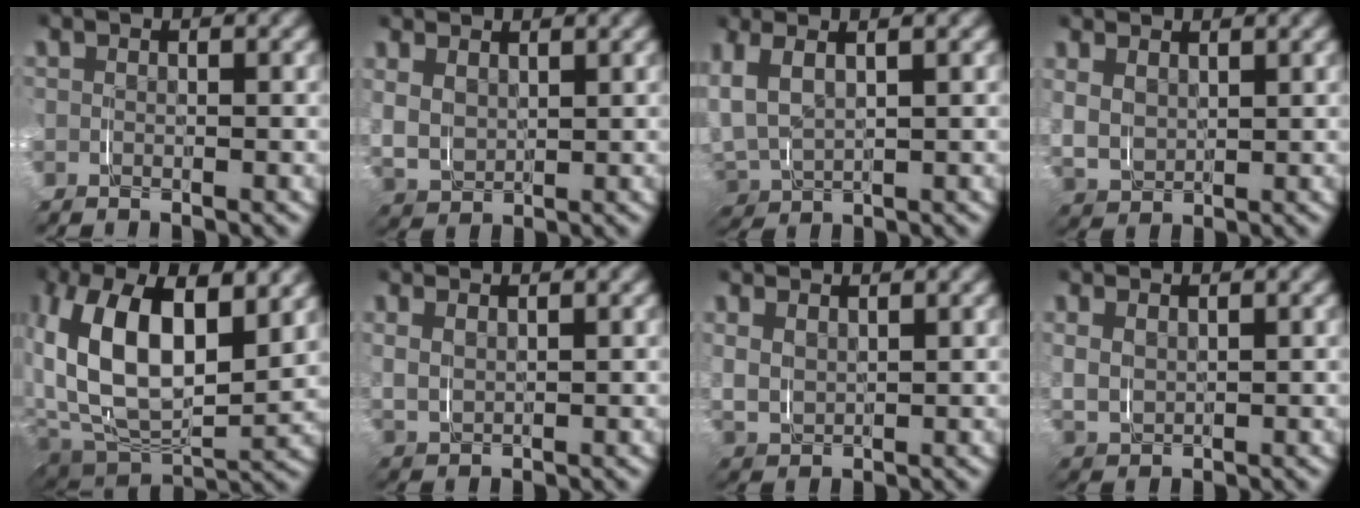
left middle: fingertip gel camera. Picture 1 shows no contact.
{"total": 3.0, "force": [2.2, 2.0, 0.2], "torque": [-0.015, -0.005, 0.039]}
{"total": 4.3, "force": [1.6, 3.2, 2.4], "torque": [-0.070, -0.009, 0.030]}
{"total": 2.7, "force": [2.2, 1.6, 0.1], "torque": [-0.013, -0.006, 0.040]}
{"total": 6.8, "force": [2.6, 3.1, 5.5], "torque": [-0.096, 0.001, 0.043]}
{"total": 2.2, "force": [2.2, -0.2, 0.0], "torque": [0.001, 0.005, 0.039]}
{"total": 2.5, "force": [2.4, 0.6, -0.1], "torque": [-0.006, 0.001, 0.044]}
{"total": 1.9, "force": [1.8, 0.3, -0.2], "torque": [0.001, 0.002, 0.035]}